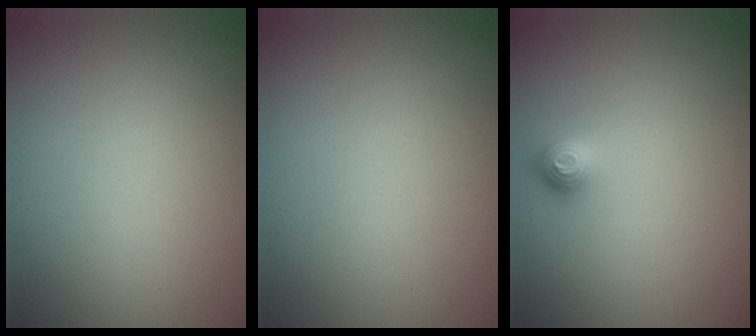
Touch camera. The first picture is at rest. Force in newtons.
{"total": 0.0}
{"total": 1.4, "press": 1.1, "slide": 0.9}